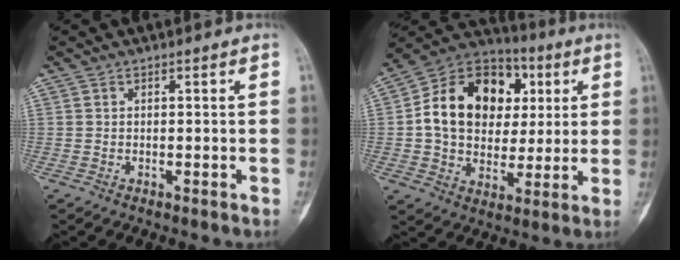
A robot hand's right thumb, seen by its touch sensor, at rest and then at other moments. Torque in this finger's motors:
{"motor_torque": [0.67, 2.84, 0.53, -0.39, 0.11]}